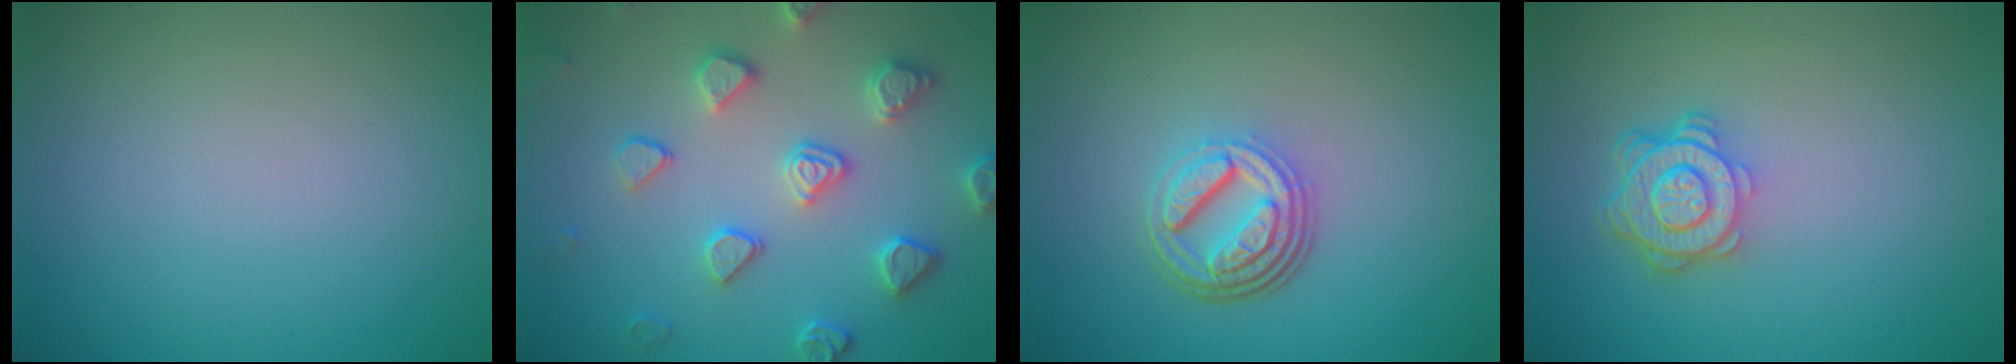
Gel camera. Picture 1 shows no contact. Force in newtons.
{"total": 4.1, "press": 4.1, "slide": 0.4}
{"total": 4.9, "press": 3.5, "slide": 3.4}
{"total": 4.5, "press": 3.4, "slide": 2.9}